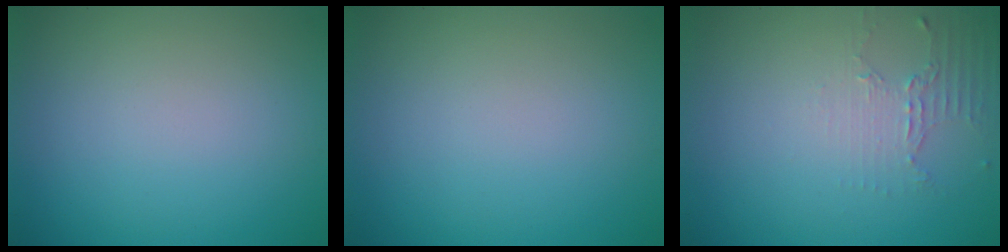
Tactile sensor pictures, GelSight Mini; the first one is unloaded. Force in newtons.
{"total": 0.0}
{"total": 2.0, "press": 1.5, "slide": 1.4}